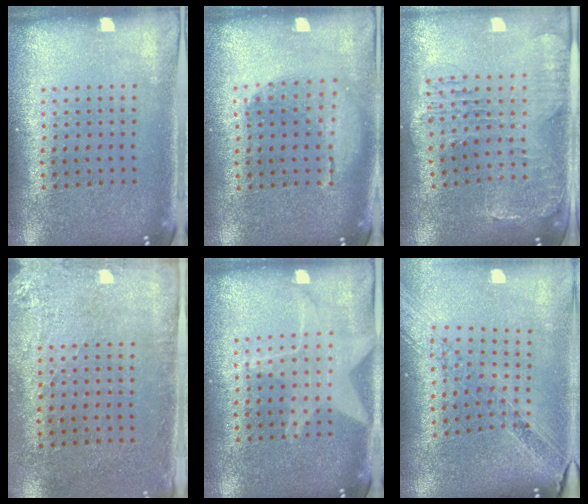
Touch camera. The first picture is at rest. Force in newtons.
{"total": 1.3, "press": 1.1, "slide": 0.6}
{"total": 1.4, "press": 1.3, "slide": 0.3}
{"total": 2.8, "press": 2.3, "slide": 1.6}
{"total": 1.5, "press": 1.5, "slide": 0.4}
{"total": 1.1, "press": 1.1, "slide": 0.2}